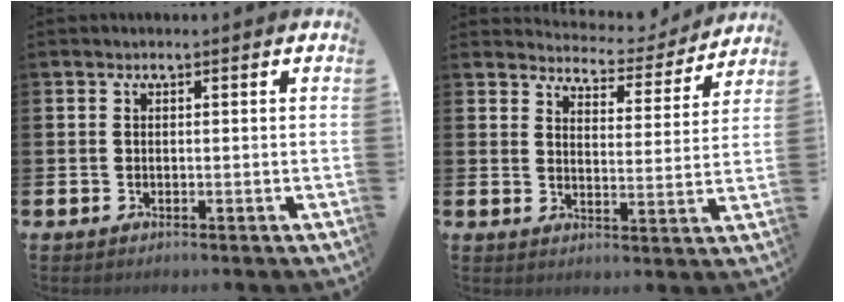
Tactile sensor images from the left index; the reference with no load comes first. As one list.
[{"total": 4.6, "force": [4.5, 1.0, 0.2], "torque": [-0.011, -0.042, 0.072]}]